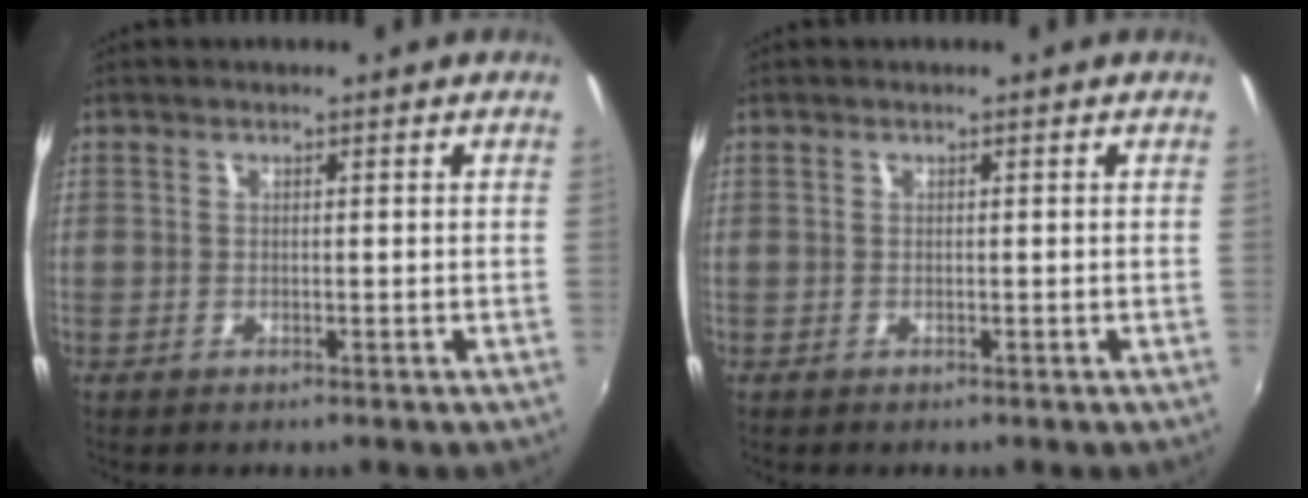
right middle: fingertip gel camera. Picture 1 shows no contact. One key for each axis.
{"total": 0.0}